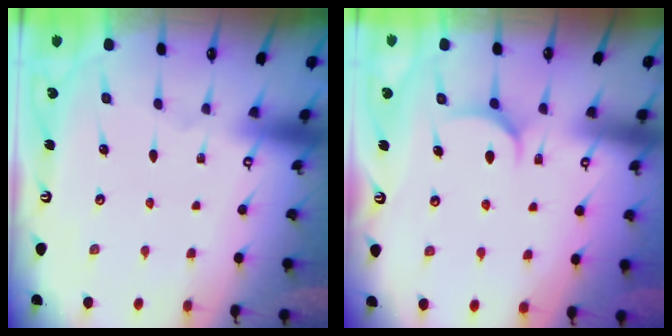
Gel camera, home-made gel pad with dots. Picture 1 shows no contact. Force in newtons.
{"total": 4.6, "press": 4.6, "slide": 0.5}